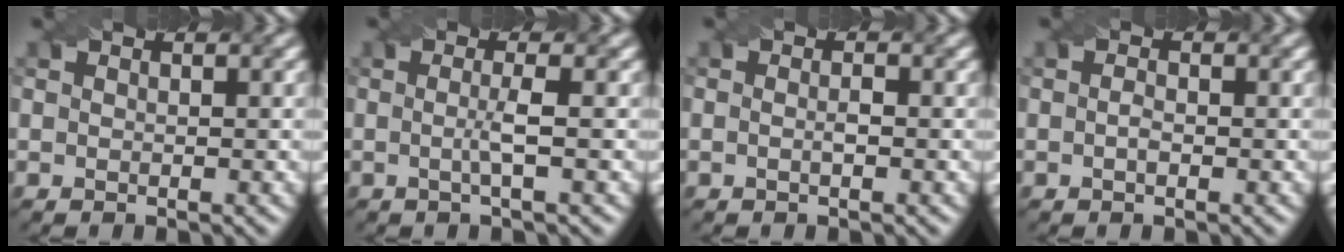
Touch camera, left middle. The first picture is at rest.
{"total": 2.1, "force": [-0.2, 0.3, 2.0], "torque": [-0.041, -0.003, -0.008]}
{"total": 0.9, "force": [-0.3, 0.2, 0.9], "torque": [-0.015, -0.004, -0.004]}
{"total": 0.9, "force": [-0.3, 0.3, 0.7], "torque": [-0.018, 0.000, -0.006]}